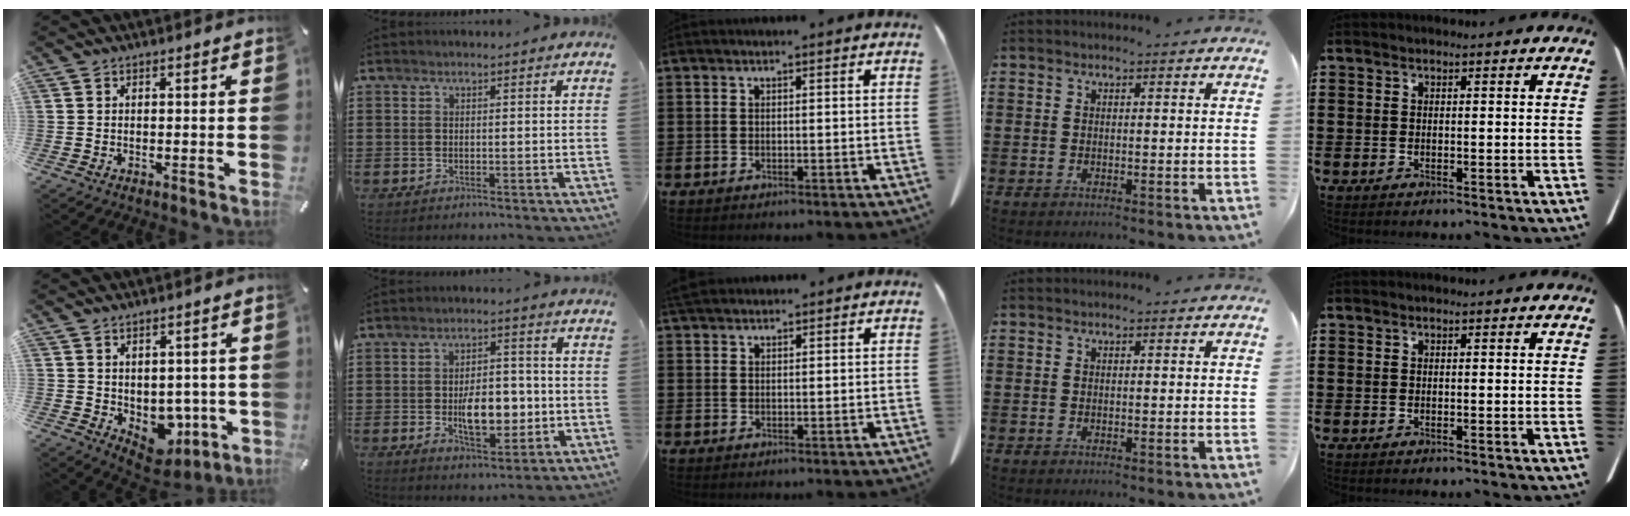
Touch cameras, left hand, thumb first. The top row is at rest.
{"thumb": {"total": 6.1, "force": [0.1, 5.6, 2.5], "torque": [-0.011, -0.015, 0.009]}, "index": {"total": 8.4, "force": [-1.4, 4.5, 6.9], "torque": [-0.104, 0.001, -0.029]}, "middle": {"total": 1.9, "force": [1.7, 0.5, 0.6], "torque": [-0.017, 0.003, 0.034]}}